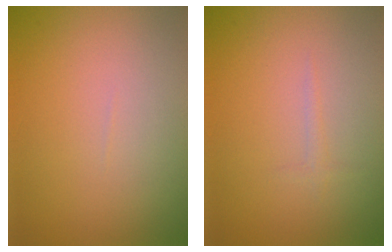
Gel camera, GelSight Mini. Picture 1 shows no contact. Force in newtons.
{"total": 0.6, "press": 0.6, "slide": 0.0}